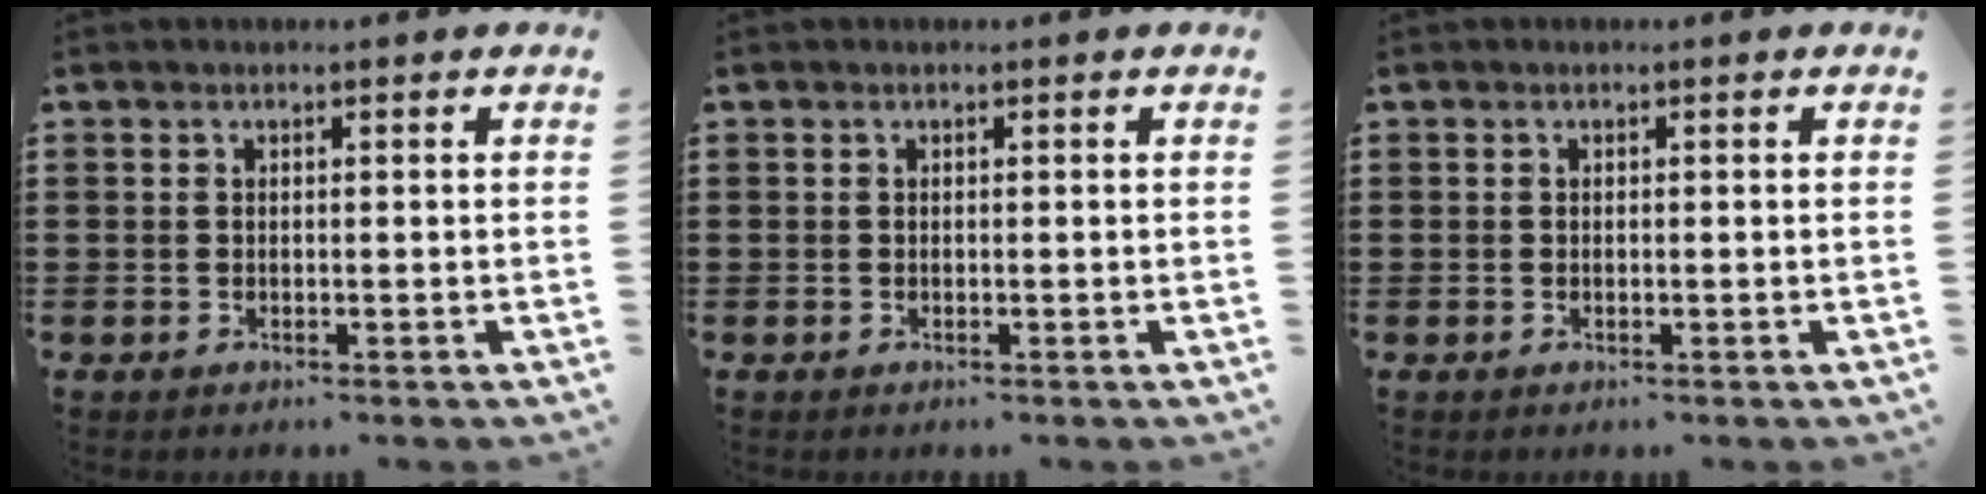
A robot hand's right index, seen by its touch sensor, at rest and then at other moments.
{"total": 0.0}
{"total": 0.0}